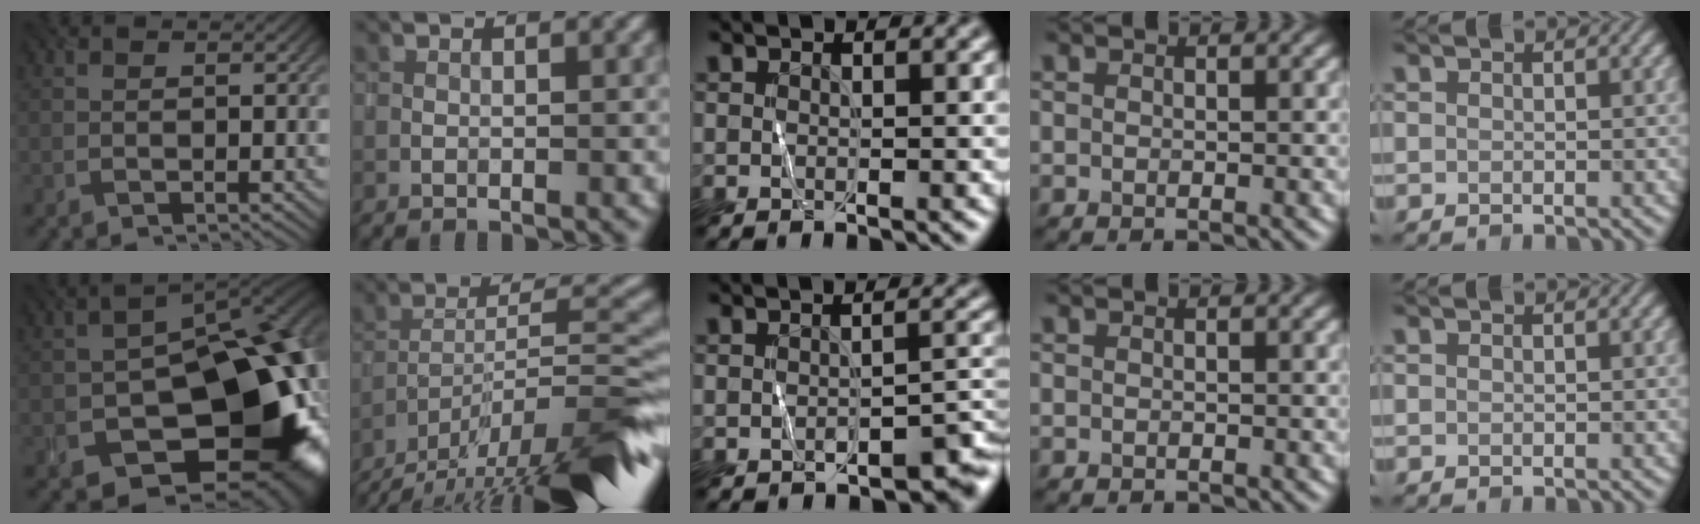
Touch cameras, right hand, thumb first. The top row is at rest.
{"thumb": {"total": 19.4, "force": [-6.5, 12.3, 13.5], "torque": [-0.148, -0.016, -0.082]}, "index": {"total": 14.9, "force": [-12.2, 3.0, 8.1], "torque": [-0.125, -0.001, -0.187]}, "middle": {"total": 2.5, "force": [-1.6, 1.2, 1.5], "torque": [-0.017, -0.001, -0.017]}}